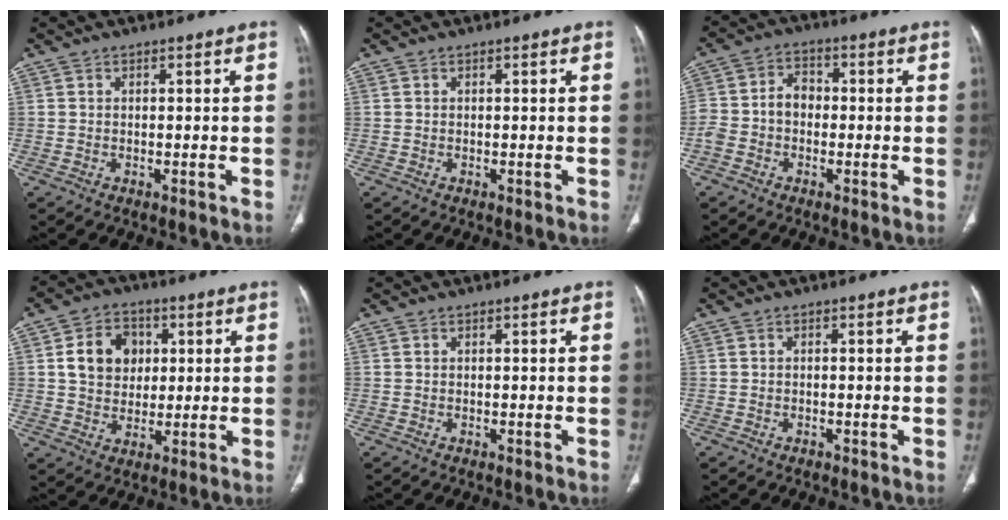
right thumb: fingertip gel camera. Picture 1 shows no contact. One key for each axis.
{"total": 0.0}
{"total": 6.5, "fx": -1.3, "fy": 5.0, "fz": 4.1, "tx": -0.070, "ty": 0.030, "tz": -0.032}
{"total": 10.1, "fx": 2.3, "fy": 8.1, "fz": 5.6, "tx": -0.062, "ty": -0.001, "tz": 0.038}
{"total": 0.0}
{"total": 0.6, "fx": -0.4, "fy": 0.3, "fz": 0.2, "tx": -0.005, "ty": 0.000, "tz": -0.008}